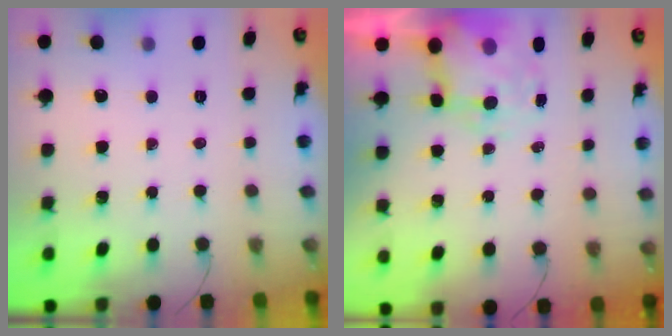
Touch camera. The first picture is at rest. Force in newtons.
{"total": 8.8, "press": 8.6, "slide": 1.6}